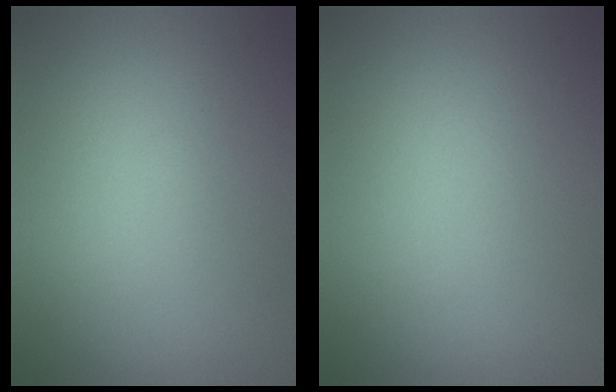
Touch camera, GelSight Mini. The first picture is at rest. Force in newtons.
{"total": 0.0}